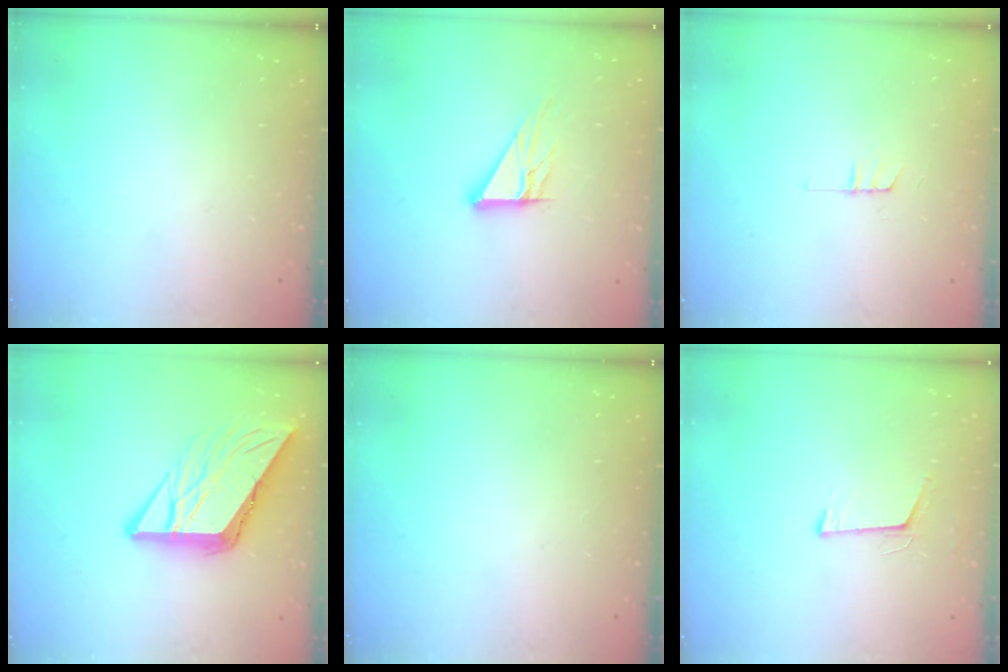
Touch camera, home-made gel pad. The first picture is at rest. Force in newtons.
{"total": 10.3, "press": 10.2, "slide": 1.0}
{"total": 3.7, "press": 3.7, "slide": 0.4}
{"total": 11.2, "press": 11.2, "slide": 1.1}
{"total": 0.0}
{"total": 5.9, "press": 5.6, "slide": 2.0}